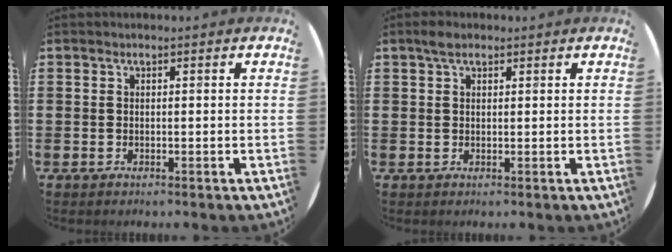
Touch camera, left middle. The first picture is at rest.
{"total": 1.9, "force": [1.3, 0.9, 1.0], "torque": [-0.014, 0.002, 0.022]}